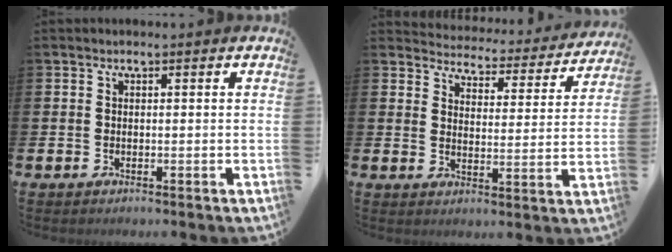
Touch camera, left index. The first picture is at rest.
{"total": 4.2, "force": [4.1, 0.8, 0.3], "torque": [-0.025, -0.040, 0.064]}